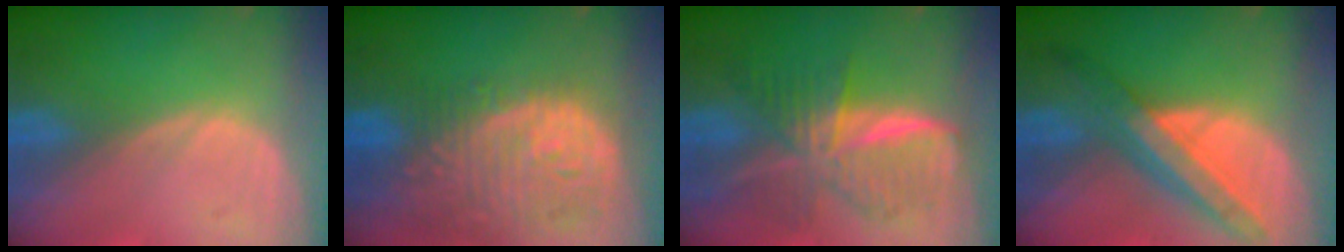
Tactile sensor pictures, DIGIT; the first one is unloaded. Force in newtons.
{"total": 14.0, "press": 11.5, "slide": 7.9}
{"total": 9.4, "press": 9.4, "slide": 0.7}
{"total": 8.6, "press": 7.6, "slide": 4.1}